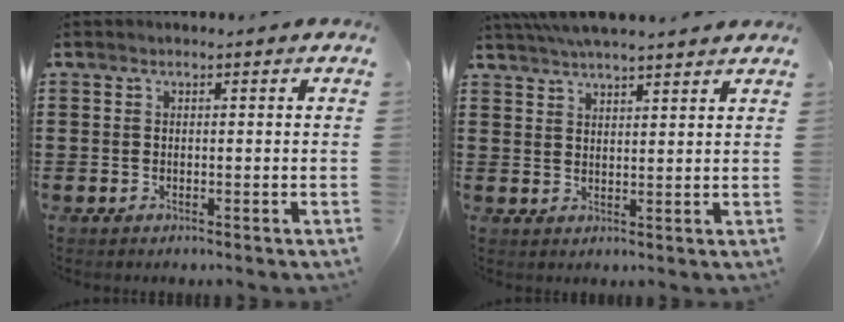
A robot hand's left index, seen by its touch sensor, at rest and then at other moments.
{"total": 4.3, "force": [4.1, 0.0, 1.4], "torque": [-0.038, -0.008, 0.077]}